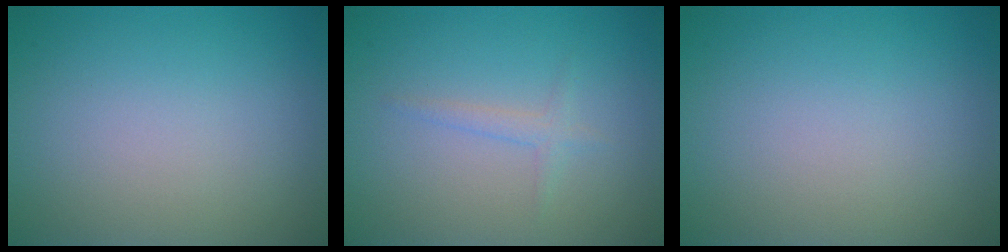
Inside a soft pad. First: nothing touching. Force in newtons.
{"total": 1.2, "press": 1.2, "slide": 0.1}
{"total": 0.0}